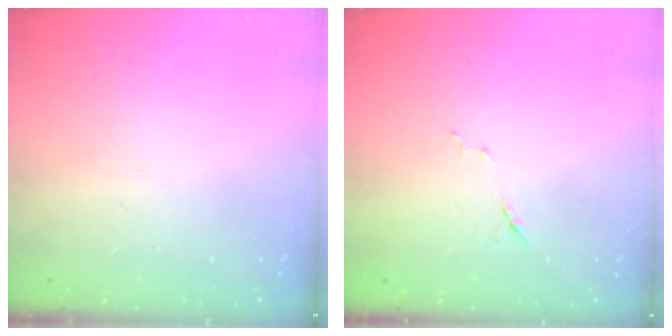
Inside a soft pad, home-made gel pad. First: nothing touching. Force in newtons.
{"total": 5.5, "press": 5.4, "slide": 1.1}